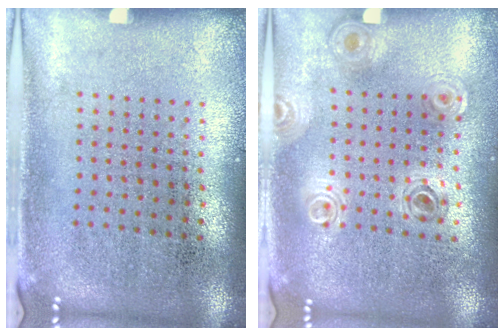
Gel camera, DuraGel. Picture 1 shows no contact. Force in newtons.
{"total": 0.9, "press": 0.9, "slide": 0.1}